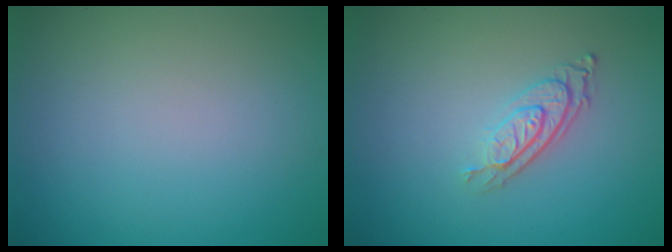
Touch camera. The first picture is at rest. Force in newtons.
{"total": 2.9, "press": 2.1, "slide": 2.1}